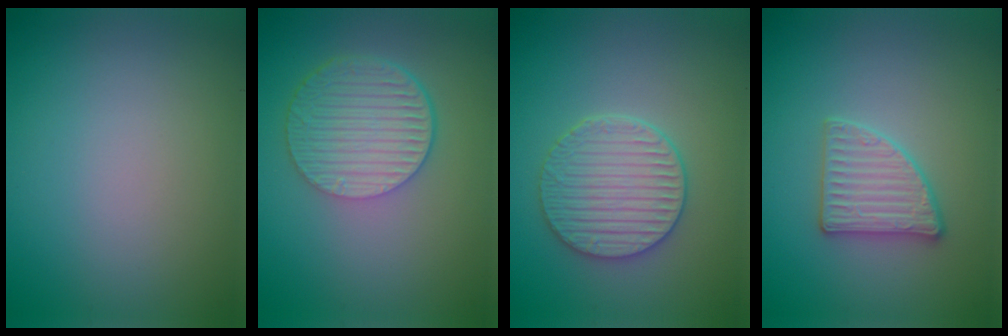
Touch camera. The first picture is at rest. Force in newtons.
{"total": 6.5, "press": 4.5, "slide": 4.7}
{"total": 4.6, "press": 4.0, "slide": 2.2}
{"total": 2.8, "press": 2.8, "slide": 0.4}